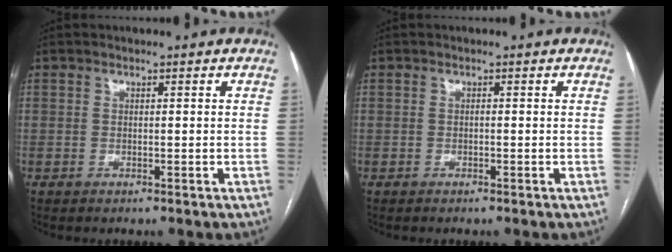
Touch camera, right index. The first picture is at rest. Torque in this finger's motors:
{"motor_torque": [0.12, 0.07, 0.00, 0.00]}